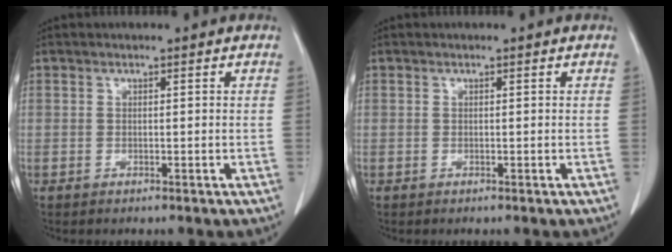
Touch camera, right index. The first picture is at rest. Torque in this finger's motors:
{"motor_torque": [0.00, 0.00, 0.00, 0.00]}